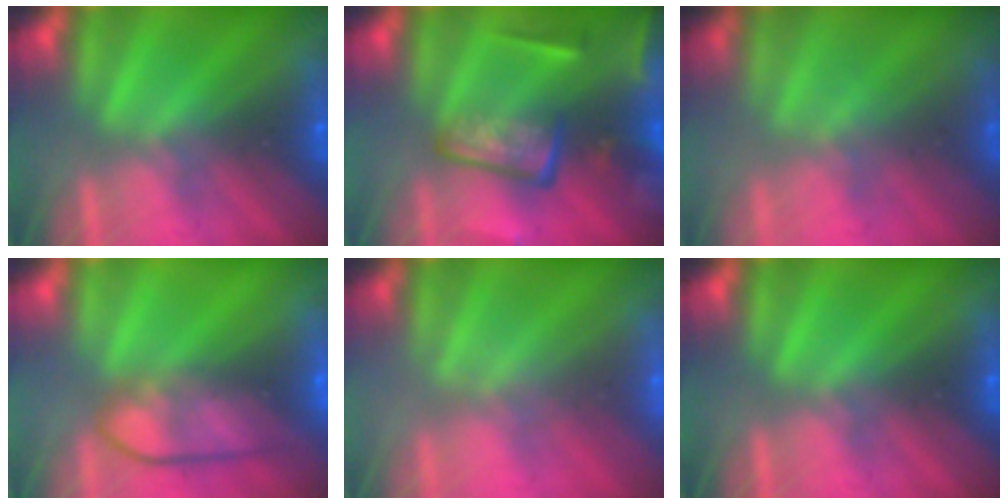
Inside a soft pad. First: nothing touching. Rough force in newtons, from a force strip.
{"total": 8.8}
{"total": 1.3}
{"total": 7.4}
{"total": 1.9}
{"total": 0.0}